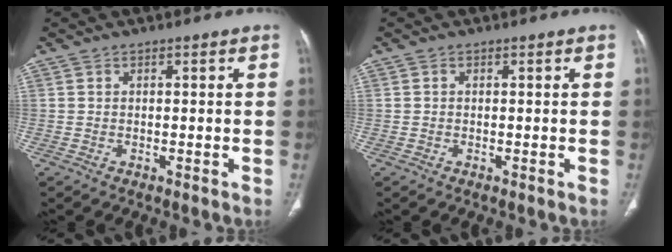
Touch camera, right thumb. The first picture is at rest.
{"total": 0.0}